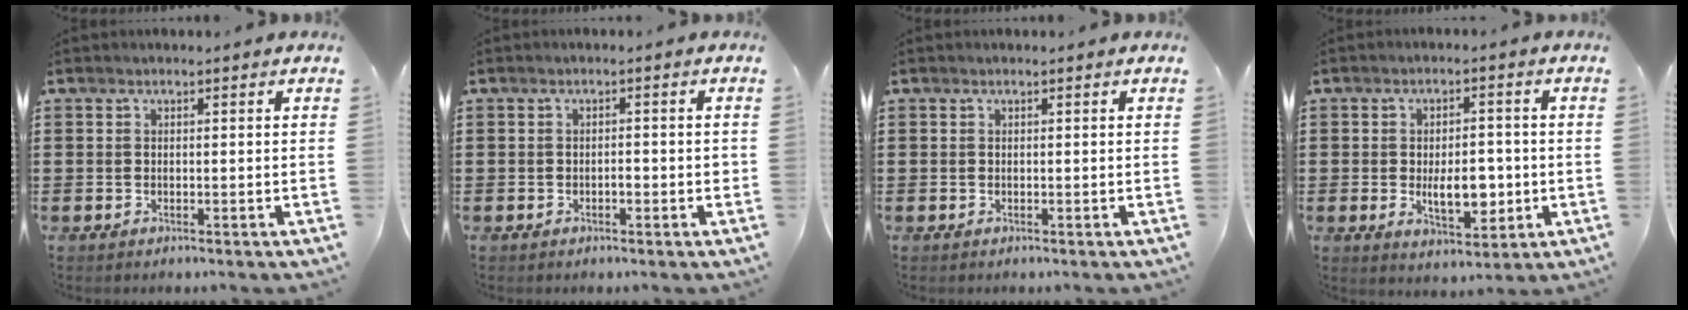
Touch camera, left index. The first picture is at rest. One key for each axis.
{"total": 1.1, "fx": -0.6, "fy": 0.5, "fz": 0.9, "tx": -0.019, "ty": -0.001, "tz": -0.012}
{"total": 0.0}
{"total": 7.4, "fx": -1.2, "fy": 3.7, "fz": 6.3, "tx": -0.092, "ty": -0.004, "tz": -0.026}